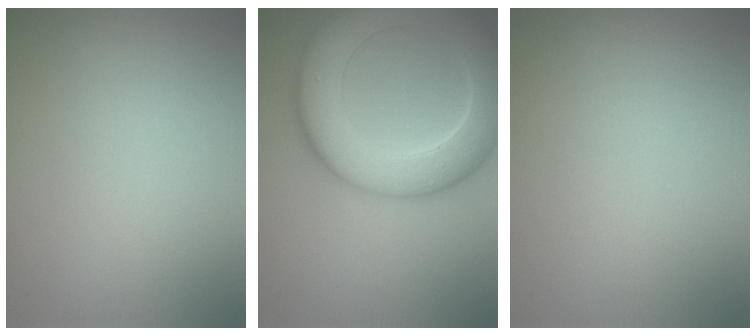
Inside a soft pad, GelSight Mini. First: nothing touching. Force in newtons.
{"total": 8.9, "press": 8.8, "slide": 0.9}
{"total": 0.0}